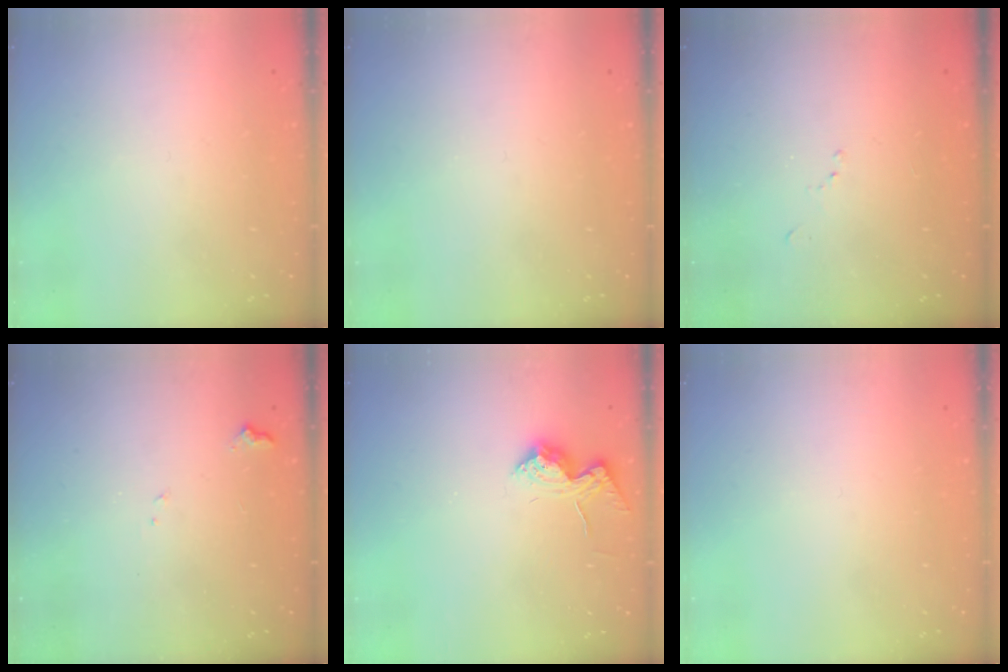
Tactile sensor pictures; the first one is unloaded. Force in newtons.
{"total": 0.0}
{"total": 5.7, "press": 5.7, "slide": 0.7}
{"total": 6.1, "press": 6.0, "slide": 1.0}
{"total": 11.8, "press": 11.8, "slide": 0.5}
{"total": 0.0}